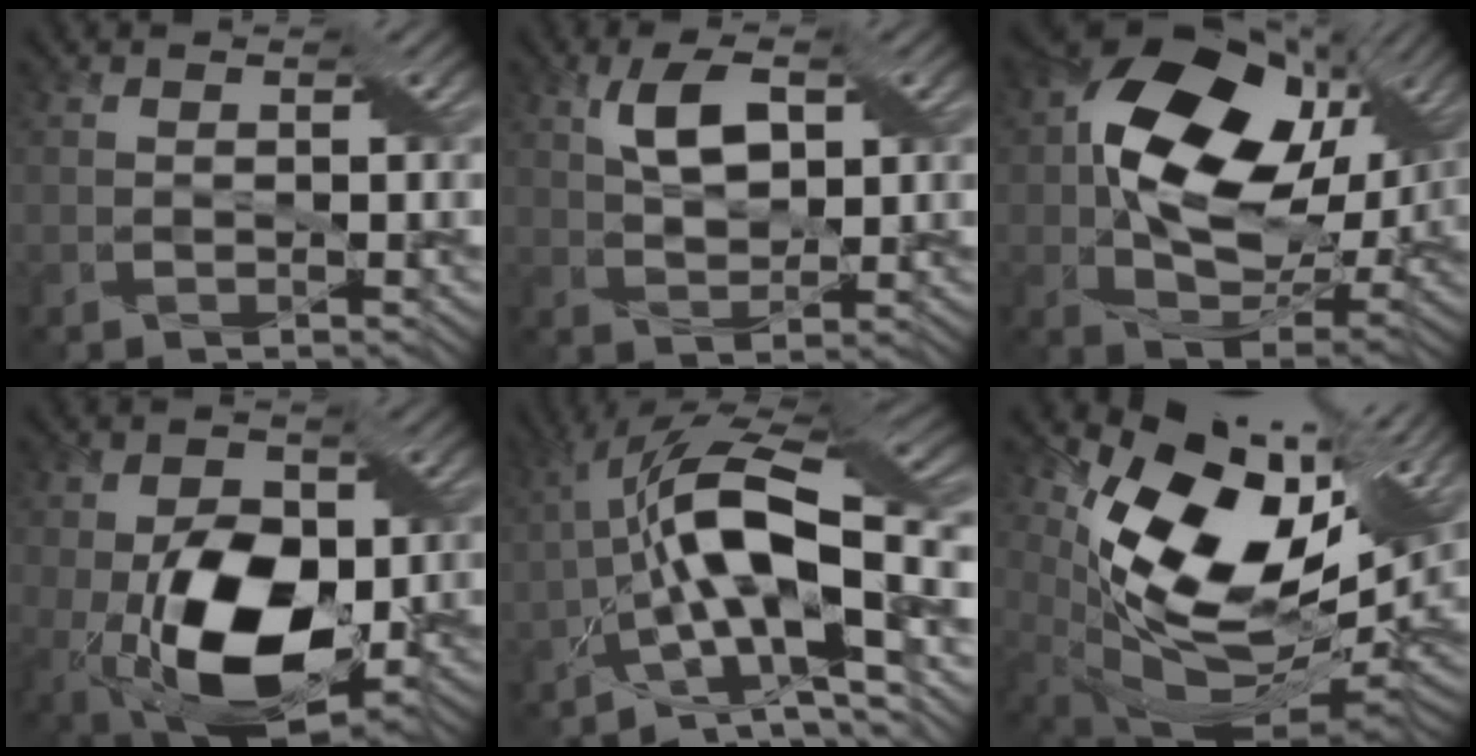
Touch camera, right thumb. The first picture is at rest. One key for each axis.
{"total": 5.6, "fx": 2.0, "fy": 2.7, "fz": 4.5, "tx": -0.093, "ty": 0.005, "tz": 0.036}
{"total": 18.0, "fx": 3.4, "fy": 11.7, "fz": 13.2, "tx": -0.232, "ty": -0.008, "tz": 0.069}
{"total": 15.2, "fx": -2.9, "fy": 9.1, "fz": 11.8, "tx": -0.212, "ty": -0.029, "tz": -0.047}
{"total": 15.4, "fx": -2.8, "fy": 5.5, "fz": 14.1, "tx": -0.238, "ty": 0.015, "tz": -0.064}
{"total": 17.6, "fx": 4.5, "fy": 10.0, "fz": 13.8, "tx": -0.257, "ty": -0.008, "tz": 0.086}